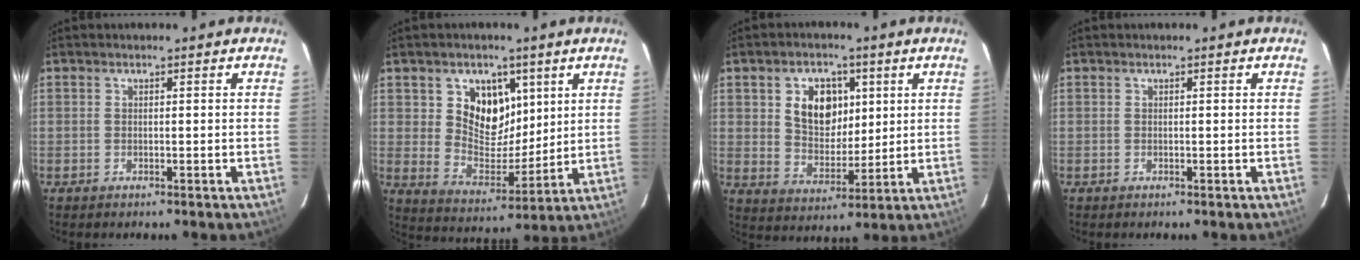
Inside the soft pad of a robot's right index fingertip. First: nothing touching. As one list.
[{"total": 10.8, "force": [4.5, 8.2, 5.5], "torque": [-0.097, -0.008, 0.089]}, {"total": 9.9, "force": [3.1, 7.1, 6.1], "torque": [-0.111, 0.012, 0.063]}, {"total": 0.0}]